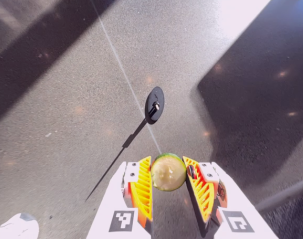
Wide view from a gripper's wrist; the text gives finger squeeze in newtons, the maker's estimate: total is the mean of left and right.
{"total": 9.1, "left": 9.2, "right": 9.1}